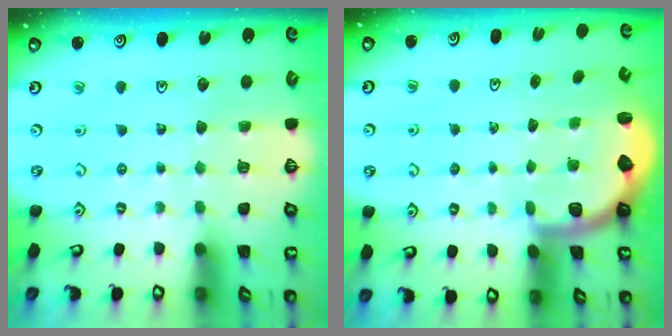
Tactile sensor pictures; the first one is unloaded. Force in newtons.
{"total": 2.0, "press": 2.0, "slide": 0.5}